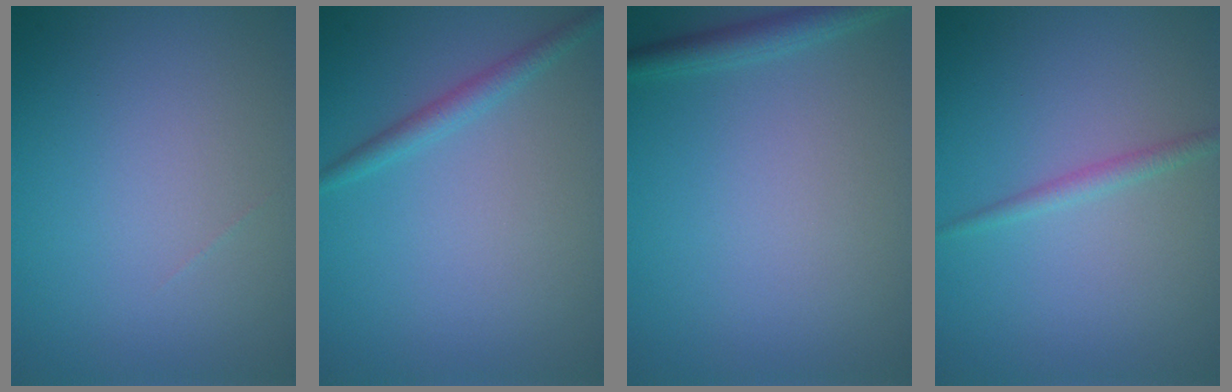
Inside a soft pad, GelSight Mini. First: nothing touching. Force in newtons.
{"total": 1.6, "press": 1.6, "slide": 0.1}
{"total": 1.9, "press": 1.9, "slide": 0.1}
{"total": 1.2, "press": 1.2, "slide": 0.1}